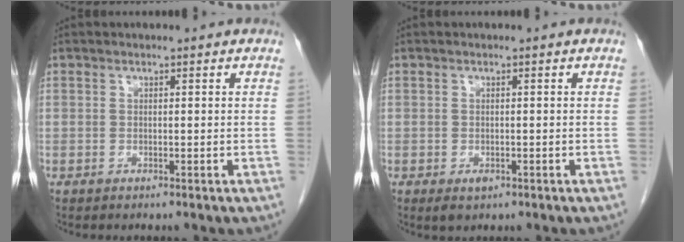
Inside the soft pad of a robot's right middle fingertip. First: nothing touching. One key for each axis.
{"total": 1.7, "fx": -0.8, "fy": 1.0, "fz": 1.1, "tx": -0.017, "ty": 0.000, "tz": -0.005}